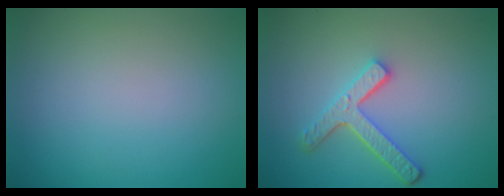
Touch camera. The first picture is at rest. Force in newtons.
{"total": 3.8, "press": 3.0, "slide": 2.3}